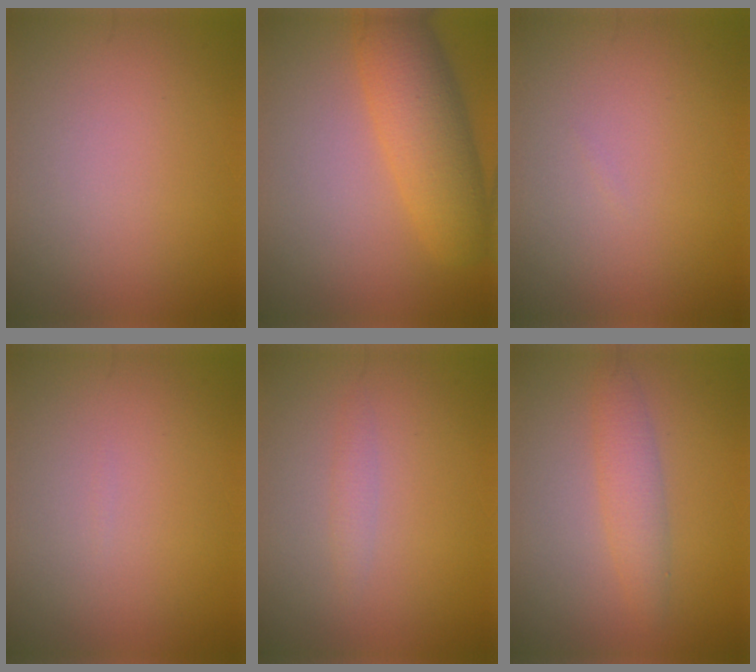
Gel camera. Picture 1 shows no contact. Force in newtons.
{"total": 6.2, "press": 6.2, "slide": 0.2}
{"total": 0.0}
{"total": 0.0}
{"total": 1.0, "press": 1.0, "slide": 0.1}
{"total": 2.5, "press": 2.5, "slide": 0.1}